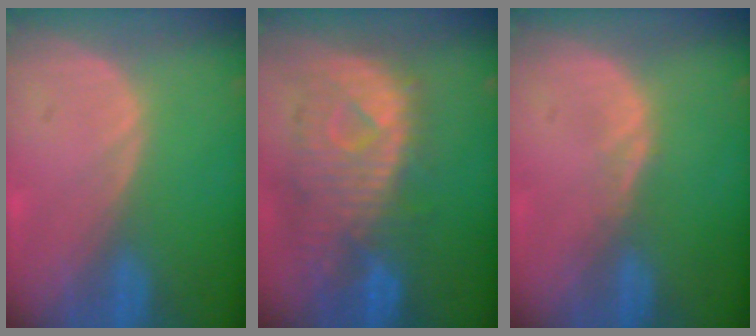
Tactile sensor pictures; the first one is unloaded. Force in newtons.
{"total": 10.8, "press": 9.7, "slide": 4.8}
{"total": 1.0, "press": 1.0, "slide": 0.1}